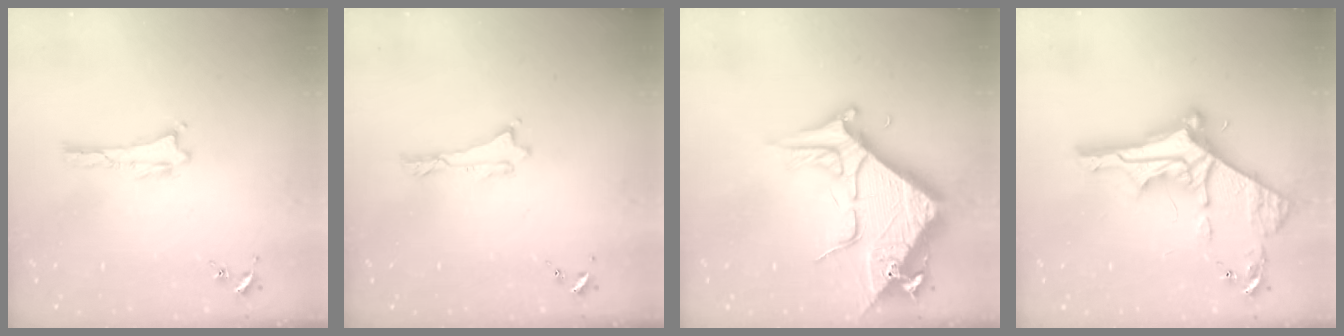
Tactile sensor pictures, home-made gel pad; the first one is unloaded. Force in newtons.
{"total": 0.0}
{"total": 12.0, "press": 11.9, "slide": 1.4}
{"total": 11.8, "press": 11.7, "slide": 1.2}